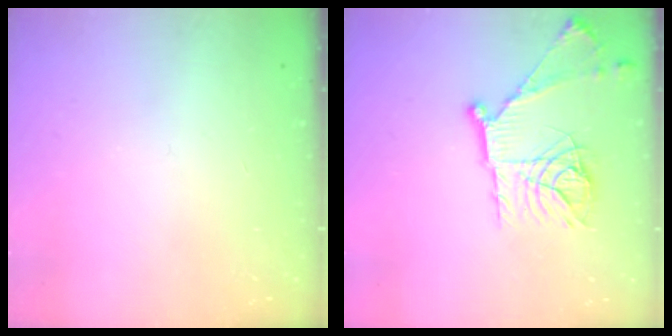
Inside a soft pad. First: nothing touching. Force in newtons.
{"total": 18.2, "press": 18.2, "slide": 1.2}